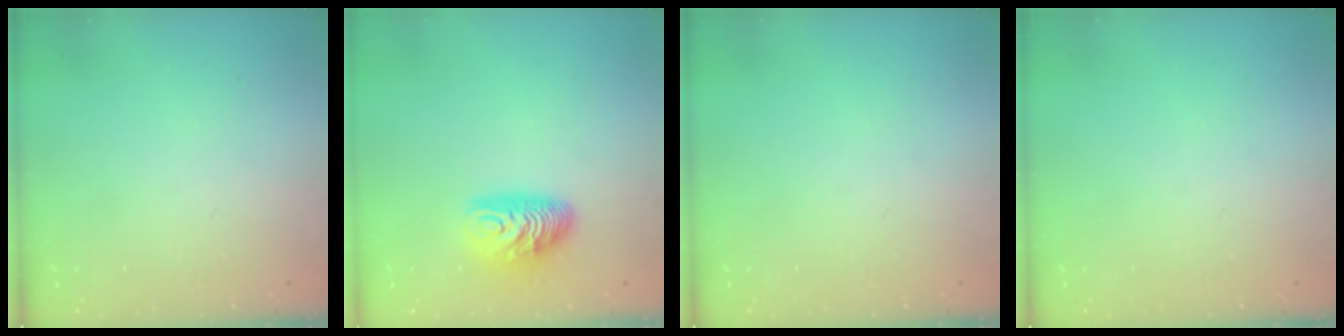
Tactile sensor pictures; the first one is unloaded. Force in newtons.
{"total": 9.7, "press": 9.7, "slide": 0.4}
{"total": 0.0}
{"total": 0.0}